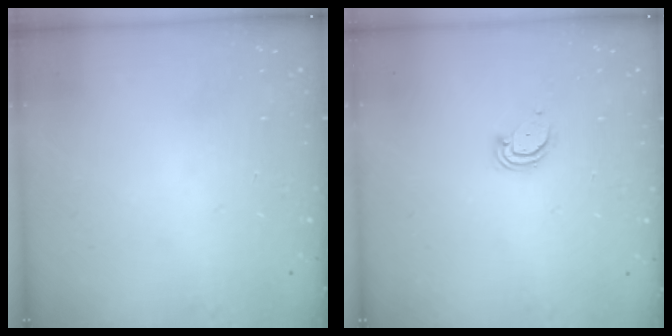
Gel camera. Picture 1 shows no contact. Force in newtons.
{"total": 3.0, "press": 3.0, "slide": 0.2}